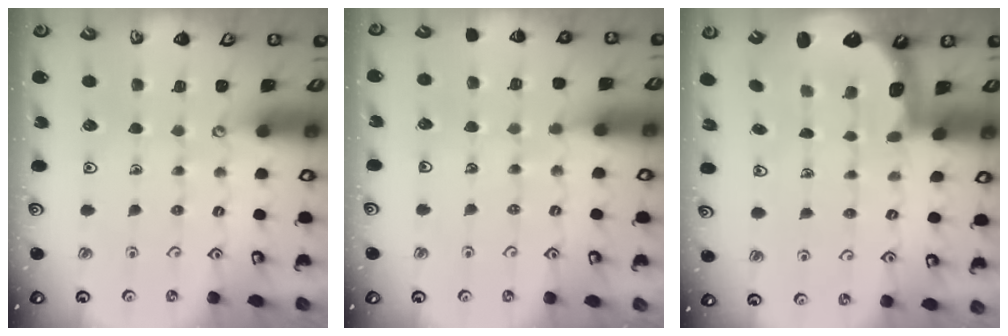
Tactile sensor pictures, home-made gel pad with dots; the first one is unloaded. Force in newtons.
{"total": 3.8, "press": 3.7, "slide": 0.6}
{"total": 2.8, "press": 2.5, "slide": 1.2}